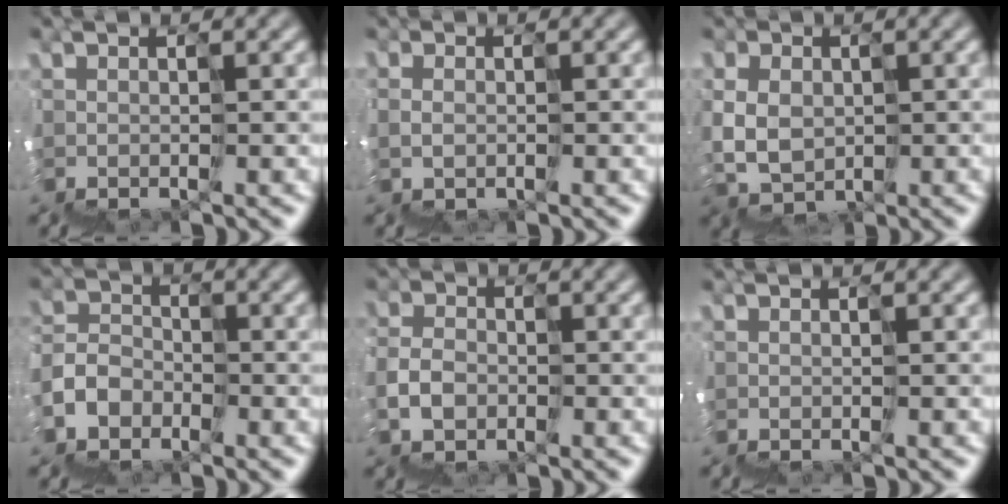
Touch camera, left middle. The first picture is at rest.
{"total": 0.9, "force": [-0.6, 0.6, -0.3], "torque": [0.017, 0.000, -0.007]}
{"total": 2.5, "force": [0.1, 2.4, 0.6], "torque": [0.013, 0.012, 0.012]}
{"total": 4.2, "force": [-3.3, 1.4, -2.1], "torque": [0.043, 0.006, -0.068]}
{"total": 2.4, "force": [-1.6, 0.7, -1.7], "torque": [0.035, 0.009, -0.035]}
{"total": 0.0}